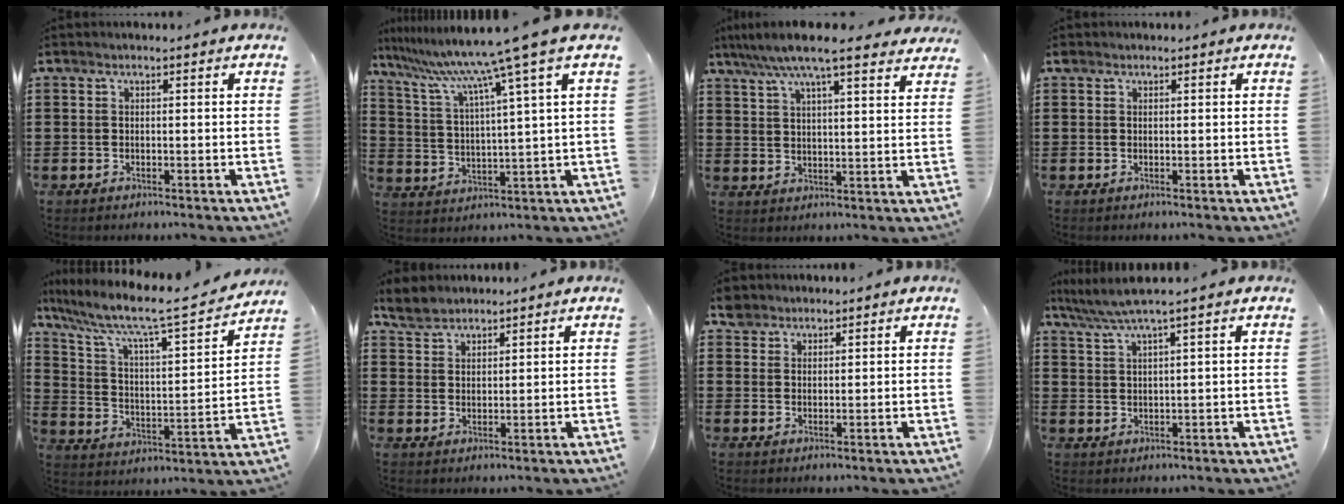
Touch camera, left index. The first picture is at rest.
{"total": 10.2, "force": [7.5, -1.8, 6.6], "torque": [-0.159, -0.043, 0.113]}
{"total": 7.9, "force": [6.6, 0.6, 4.2], "torque": [-0.100, -0.020, 0.117]}
{"total": 0.6, "force": [0.3, 0.4, 0.2], "torque": [-0.005, 0.003, 0.006]}
{"total": 8.3, "force": [6.7, 0.8, 4.8], "torque": [-0.124, -0.052, 0.103]}
{"total": 3.7, "force": [3.2, 1.7, 0.7], "torque": [-0.027, 0.003, 0.060]}
{"total": 2.9, "force": [2.4, 1.7, 0.1], "torque": [-0.013, 0.010, 0.047]}
{"total": 4.0, "force": [2.8, -0.3, 2.9], "torque": [-0.063, -0.006, 0.048]}